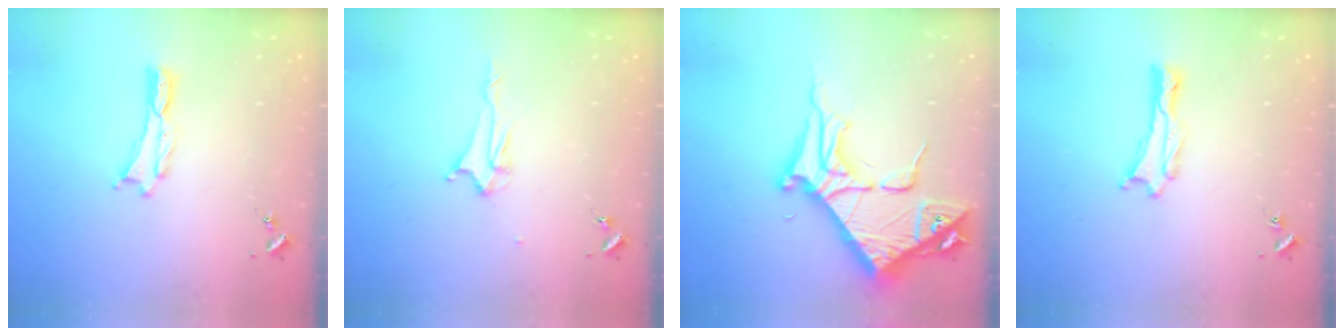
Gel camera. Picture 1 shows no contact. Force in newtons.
{"total": 2.2, "press": 2.2, "slide": 0.3}
{"total": 9.2, "press": 9.2, "slide": 1.1}
{"total": 0.6, "press": 0.6, "slide": 0.1}